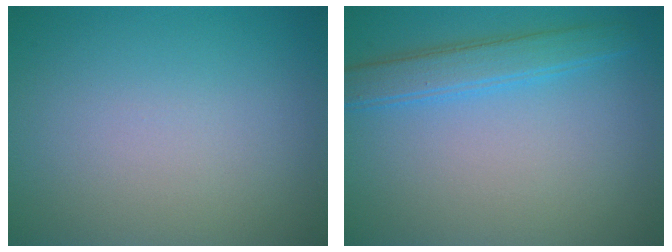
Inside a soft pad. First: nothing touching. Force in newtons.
{"total": 2.4, "press": 2.4, "slide": 0.2}